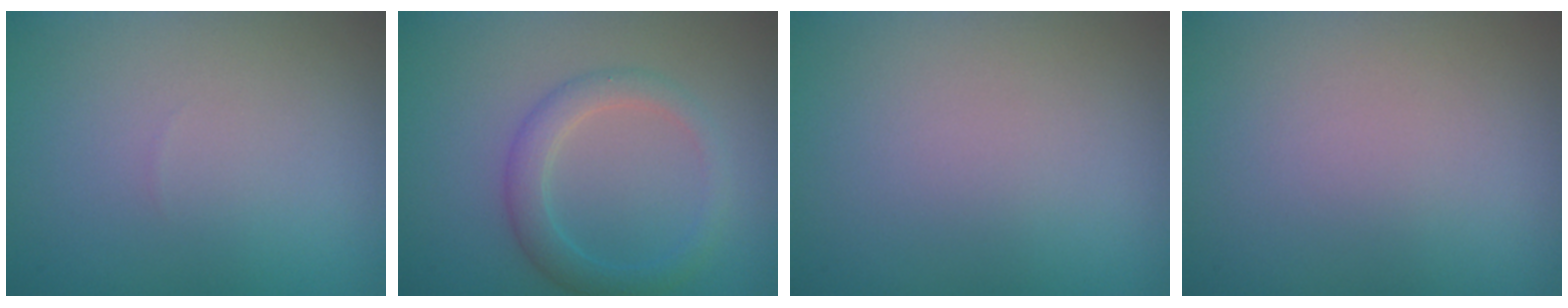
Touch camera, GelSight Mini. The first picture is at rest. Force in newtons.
{"total": 2.7, "press": 2.7, "slide": 0.1}
{"total": 0.0}
{"total": 0.0}